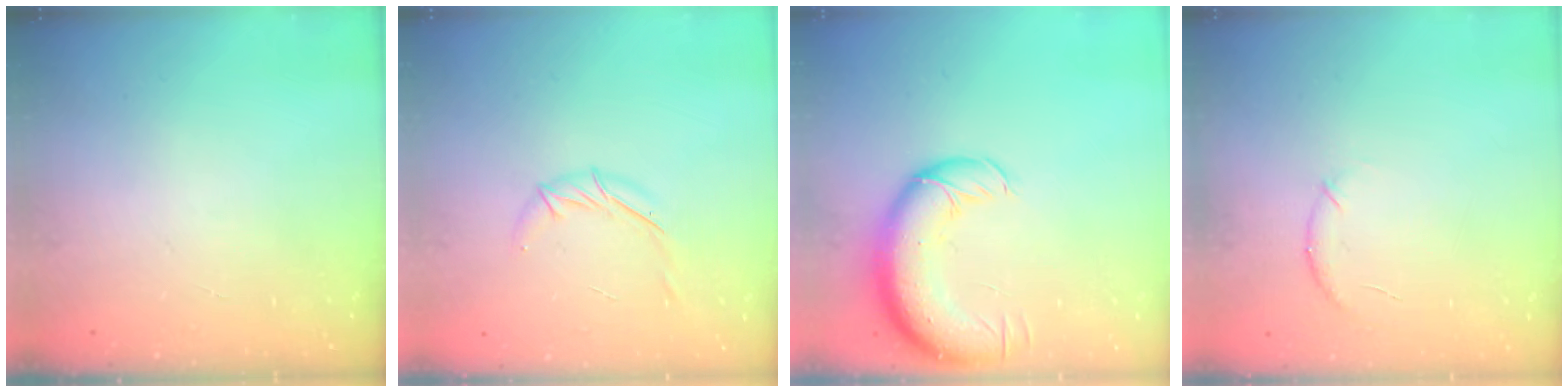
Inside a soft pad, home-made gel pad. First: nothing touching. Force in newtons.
{"total": 5.8, "press": 5.7, "slide": 1.3}
{"total": 14.5, "press": 14.1, "slide": 3.5}
{"total": 5.7, "press": 5.6, "slide": 1.3}